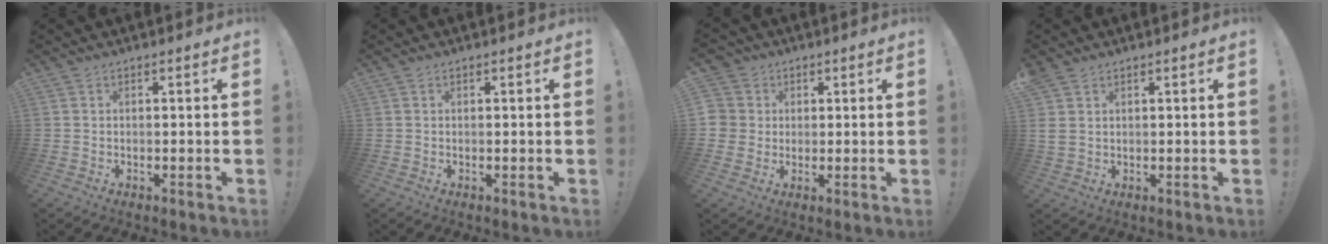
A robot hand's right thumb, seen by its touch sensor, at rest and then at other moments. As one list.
[{"total": 0.0}, {"total": 5.8, "force": [1.0, 5.6, 1.1], "torque": [-0.023, -0.006, 0.016]}, {"total": 3.1, "force": [1.9, 2.0, 1.5], "torque": [-0.022, -0.004, 0.038]}]